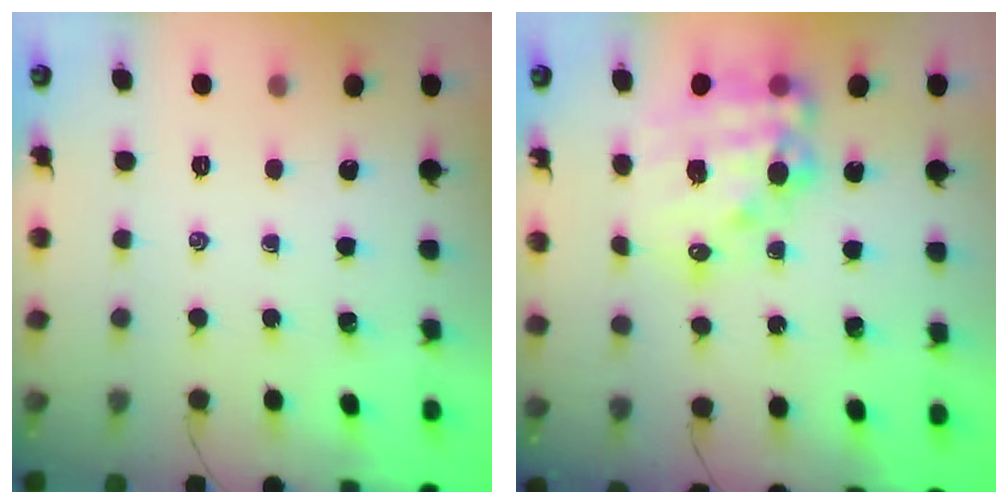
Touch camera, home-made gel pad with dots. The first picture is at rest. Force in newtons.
{"total": 17.2, "press": 16.8, "slide": 3.8}